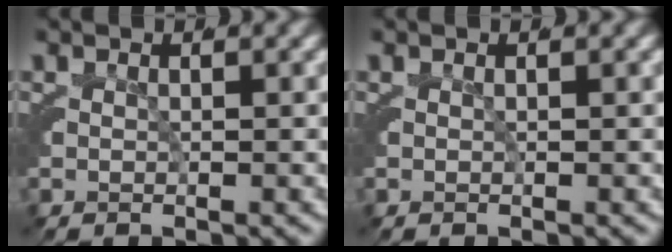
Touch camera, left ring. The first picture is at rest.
{"total": 0.0}